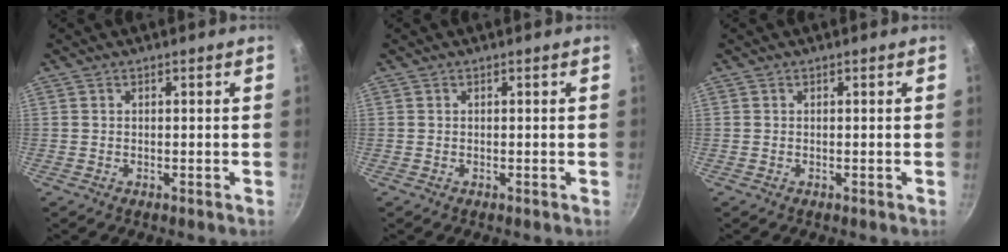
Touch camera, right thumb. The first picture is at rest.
{"total": 0.0}
{"total": 0.0}